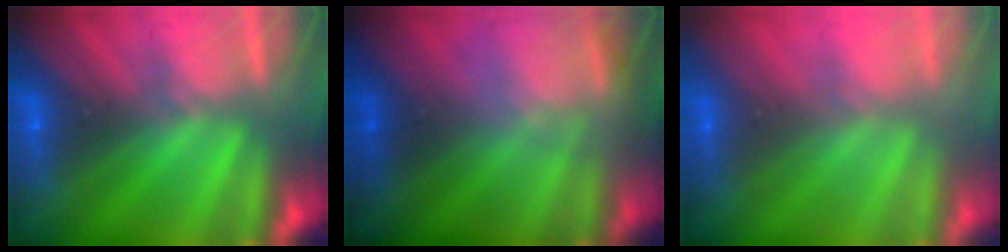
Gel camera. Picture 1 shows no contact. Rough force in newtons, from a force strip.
{"total": 7.1}
{"total": 2.8}